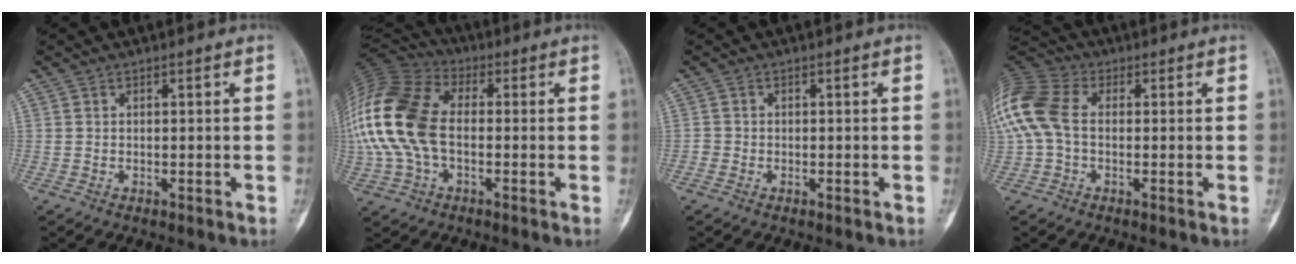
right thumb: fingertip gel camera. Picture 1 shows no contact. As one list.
[{"total": 20.5, "force": [-0.8, 13.1, 15.8], "torque": [-0.367, 0.023, -0.017]}, {"total": 0.8, "force": [-0.3, 0.8, 0.1], "torque": [0.001, 0.004, -0.007]}, {"total": 15.5, "force": [1.2, 10.6, 11.2], "torque": [-0.279, 0.030, 0.017]}]